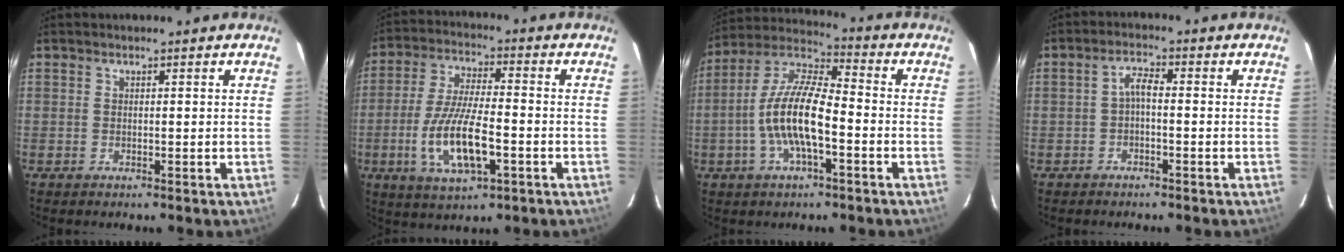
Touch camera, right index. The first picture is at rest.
{"total": 13.2, "force": [-4.0, 4.0, 11.9], "torque": [-0.243, -0.011, -0.073]}
{"total": 13.3, "force": [-3.5, 3.9, 12.2], "torque": [-0.247, 0.005, -0.072]}
{"total": 2.4, "force": [-0.9, 0.7, 2.1], "torque": [-0.045, 0.010, -0.018]}